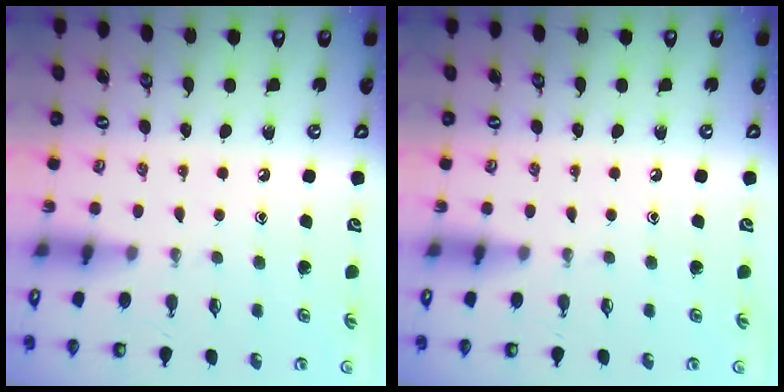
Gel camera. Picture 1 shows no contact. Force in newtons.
{"total": 0.0}